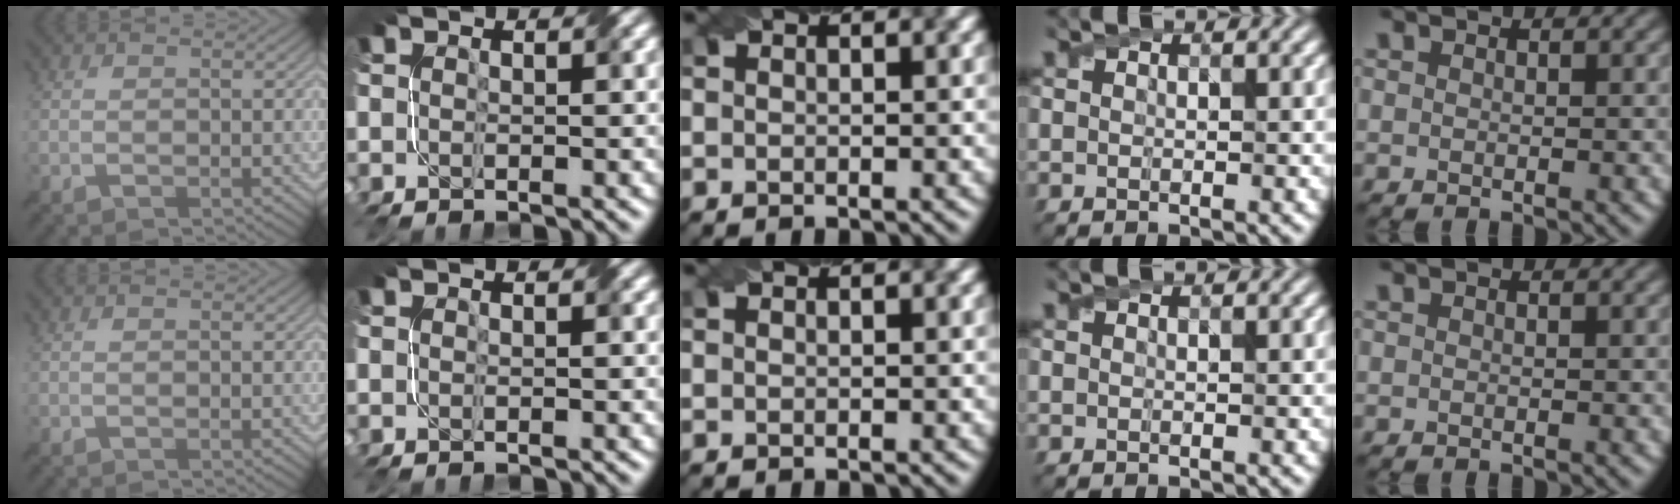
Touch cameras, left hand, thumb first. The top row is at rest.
{}